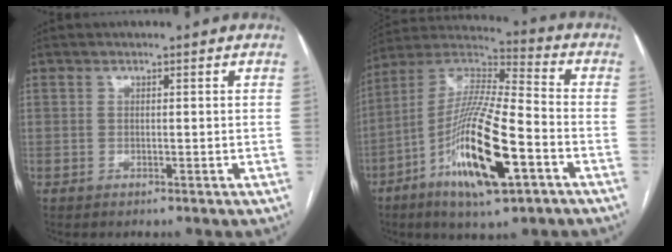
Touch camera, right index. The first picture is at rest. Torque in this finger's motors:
{"motor_torque": [2.14, 0.00, 0.56, 0.16]}